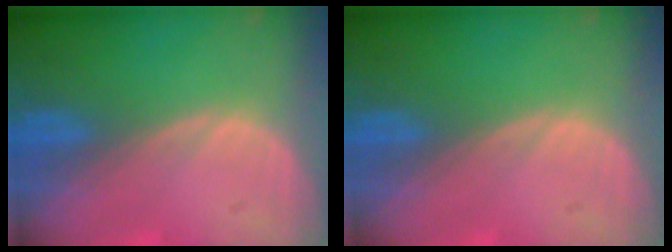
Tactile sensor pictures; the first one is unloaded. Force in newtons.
{"total": 0.0}